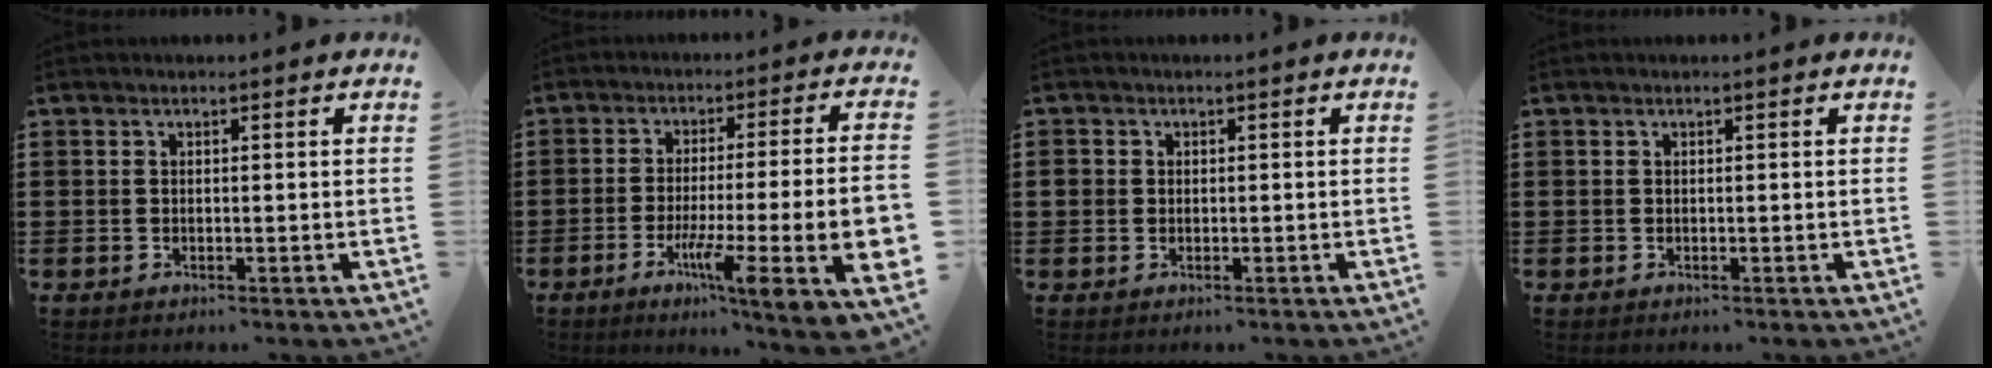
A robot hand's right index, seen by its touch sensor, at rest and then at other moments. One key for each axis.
{"total": 12.5, "fx": -3.2, "fy": 1.5, "fz": 12.0, "tx": -0.207, "ty": -0.015, "tz": -0.056}
{"total": 1.4, "fx": 0.1, "fy": 1.3, "fz": 0.5, "tx": -0.013, "ty": 0.006, "tz": 0.001}
{"total": 0.0}